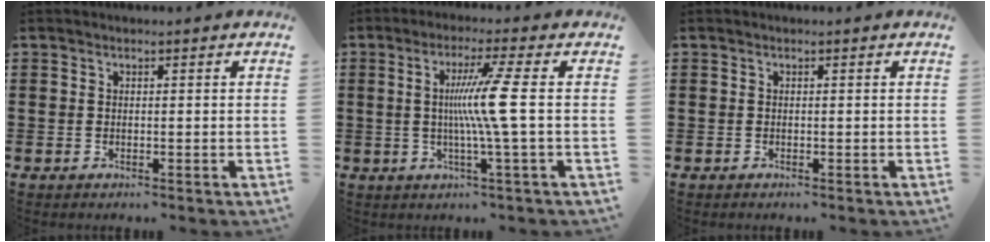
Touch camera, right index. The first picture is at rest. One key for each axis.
{"total": 8.4, "fx": 0.2, "fy": -1.4, "fz": 8.3, "tx": -0.159, "ty": -0.011, "tz": -0.011}
{"total": 0.0}